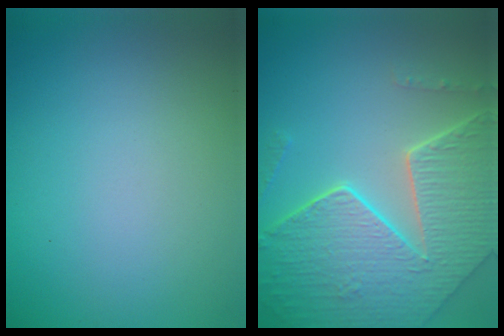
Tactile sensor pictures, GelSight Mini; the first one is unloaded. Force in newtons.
{"total": 8.4, "press": 6.0, "slide": 5.9}